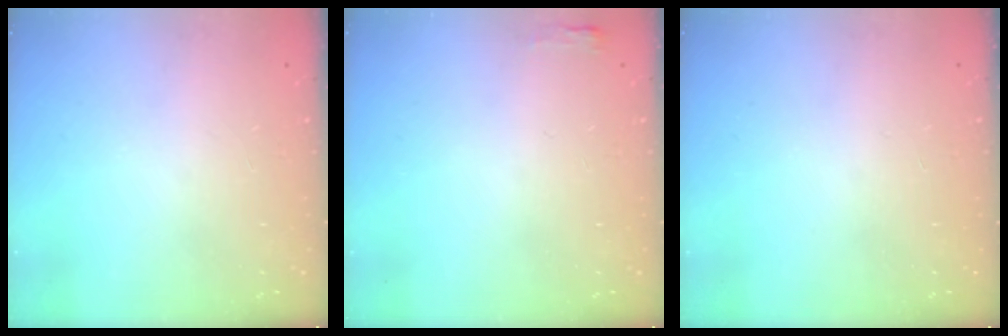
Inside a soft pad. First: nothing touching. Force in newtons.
{"total": 2.7, "press": 2.6, "slide": 0.8}
{"total": 0.0}